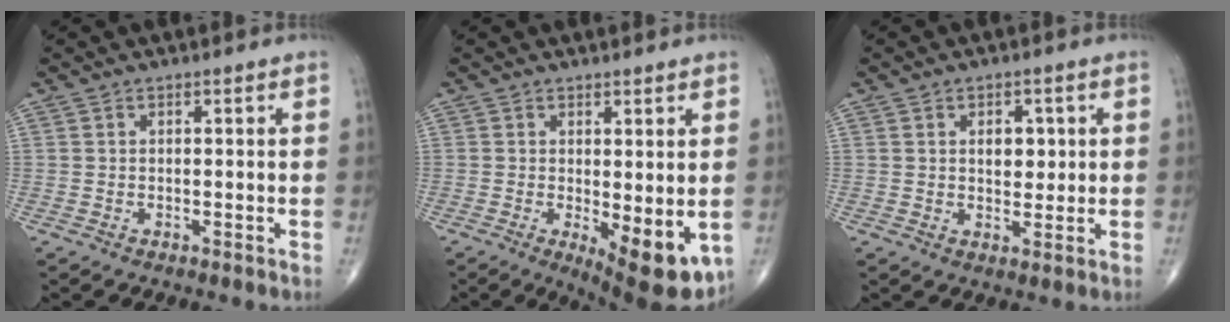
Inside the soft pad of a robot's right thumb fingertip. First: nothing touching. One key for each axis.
{"total": 10.1, "fx": -2.1, "fy": 3.6, "fz": 9.2, "tx": -0.113, "ty": -0.024, "tz": -0.018}
{"total": 4.4, "fx": 1.0, "fy": 2.9, "fz": 3.2, "tx": -0.021, "ty": -0.006, "tz": 0.013}